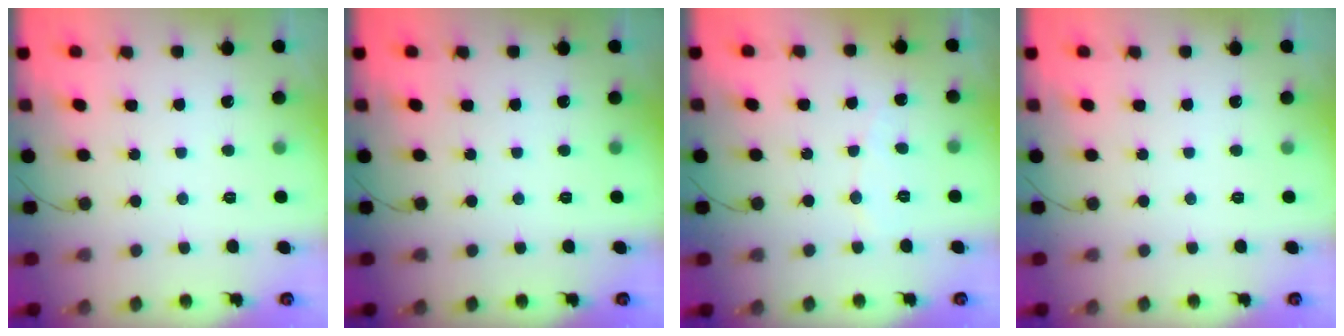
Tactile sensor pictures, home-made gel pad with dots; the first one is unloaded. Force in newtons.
{"total": 0.0}
{"total": 3.0, "press": 2.9, "slide": 0.3}
{"total": 0.0}